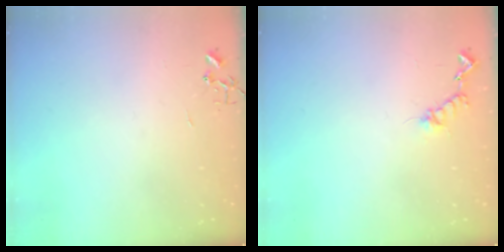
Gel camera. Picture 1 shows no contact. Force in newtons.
{"total": 8.7, "press": 8.6, "slide": 0.7}